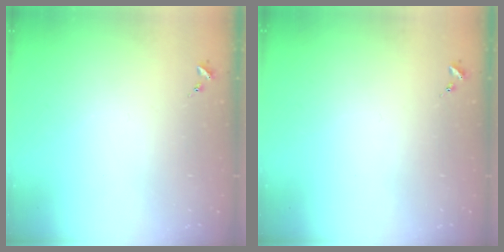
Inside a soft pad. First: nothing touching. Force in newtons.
{"total": 0.0}